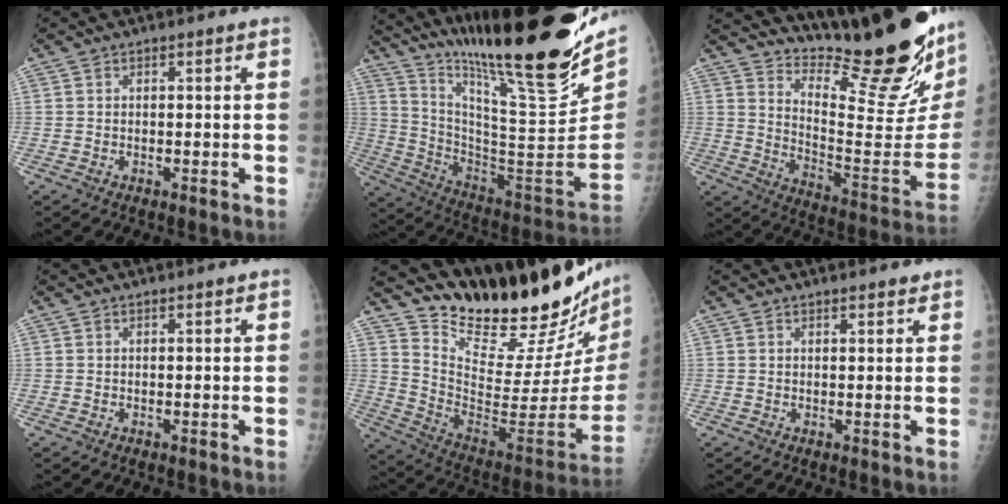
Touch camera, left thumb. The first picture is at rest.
{"total": 32.1, "force": [24.3, 4.6, 20.5], "torque": [-0.305, -0.122, 0.383]}
{"total": 27.1, "force": [20.8, 4.9, 16.7], "torque": [-0.224, -0.162, 0.304]}
{"total": 0.0}
{"total": 30.5, "force": [26.7, 6.1, 13.3], "torque": [-0.189, -0.196, 0.385]}
{"total": 1.5, "force": [1.3, 0.4, 0.7], "torque": [-0.005, -0.006, 0.019]}